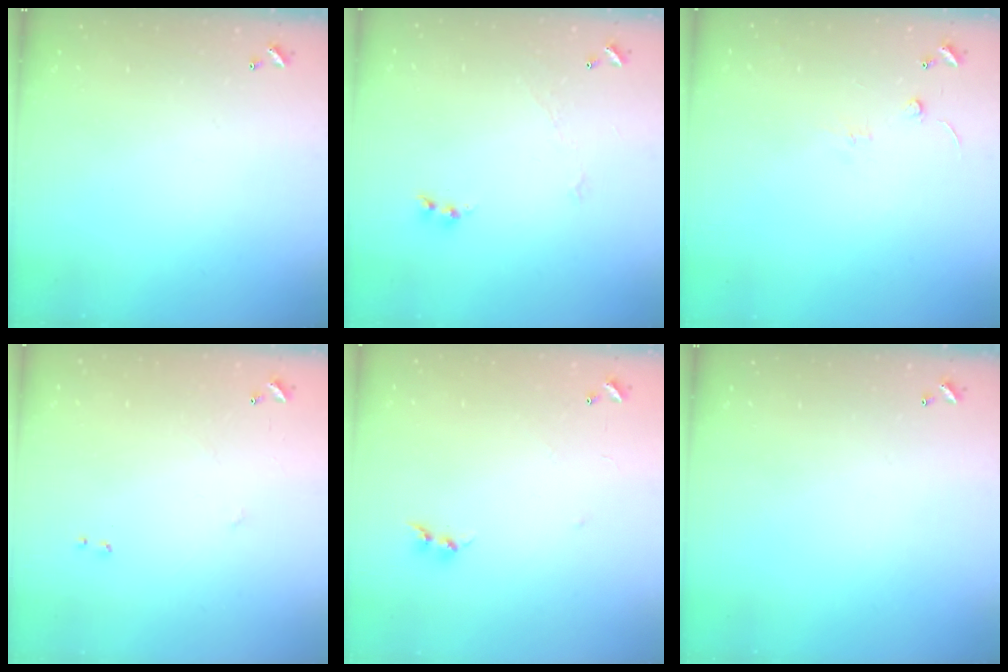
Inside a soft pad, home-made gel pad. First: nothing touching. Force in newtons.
{"total": 1.9, "press": 1.8, "slide": 0.4}
{"total": 1.3, "press": 1.2, "slide": 0.5}
{"total": 6.0, "press": 5.9, "slide": 0.8}
{"total": 6.4, "press": 6.3, "slide": 0.6}
{"total": 0.0}